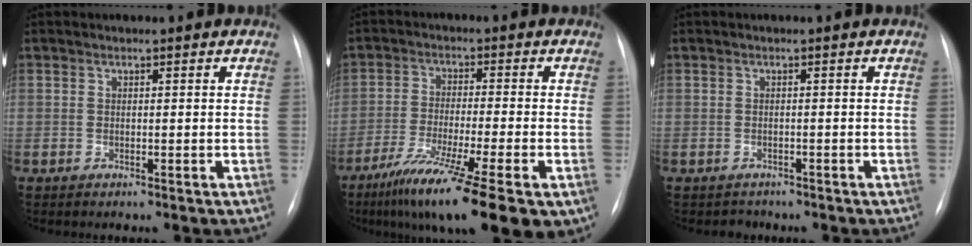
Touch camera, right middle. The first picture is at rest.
{"total": 16.3, "force": [-9.2, 2.0, 13.3], "torque": [-0.191, -0.039, -0.150]}
{"total": 1.1, "force": [-0.9, 0.5, -0.2], "torque": [0.001, -0.001, -0.013]}